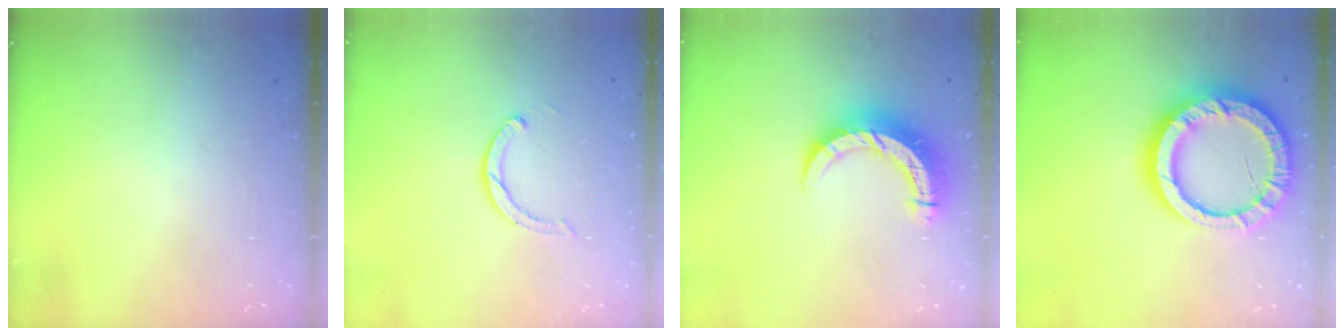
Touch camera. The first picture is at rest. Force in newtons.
{"total": 3.0, "press": 2.9, "slide": 0.5}
{"total": 10.6, "press": 10.5, "slide": 1.2}
{"total": 20.3, "press": 20.2, "slide": 2.0}